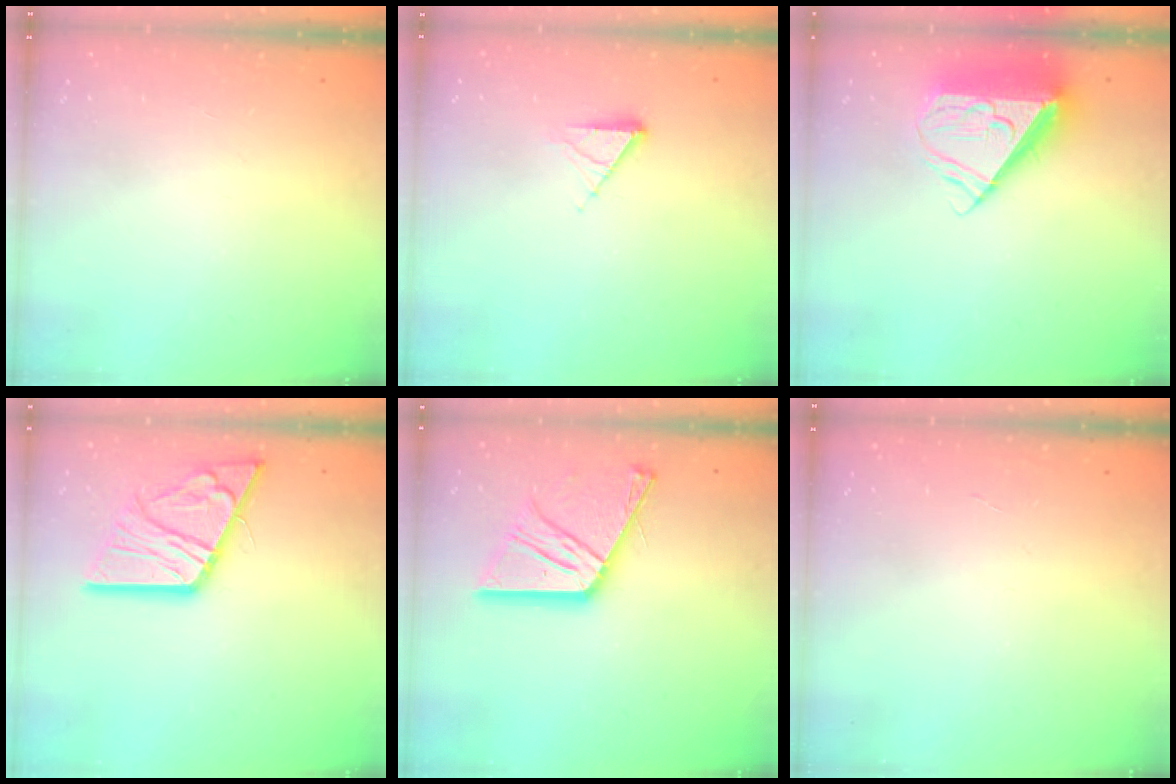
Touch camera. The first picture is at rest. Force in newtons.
{"total": 5.2, "press": 5.2, "slide": 0.8}
{"total": 10.1, "press": 10.0, "slide": 1.3}
{"total": 18.3, "press": 18.2, "slide": 2.0}
{"total": 17.3, "press": 17.2, "slide": 1.7}
{"total": 0.0}